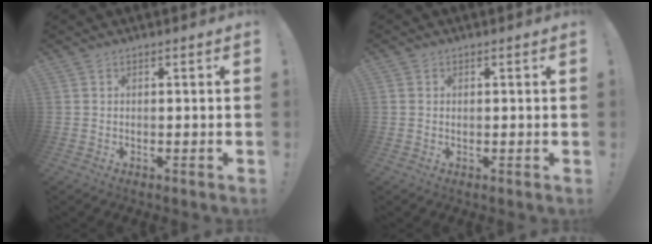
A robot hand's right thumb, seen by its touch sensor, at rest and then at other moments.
{"total": 0.6, "force": [0.4, 0.4, -0.2], "torque": [0.001, 0.003, 0.007]}